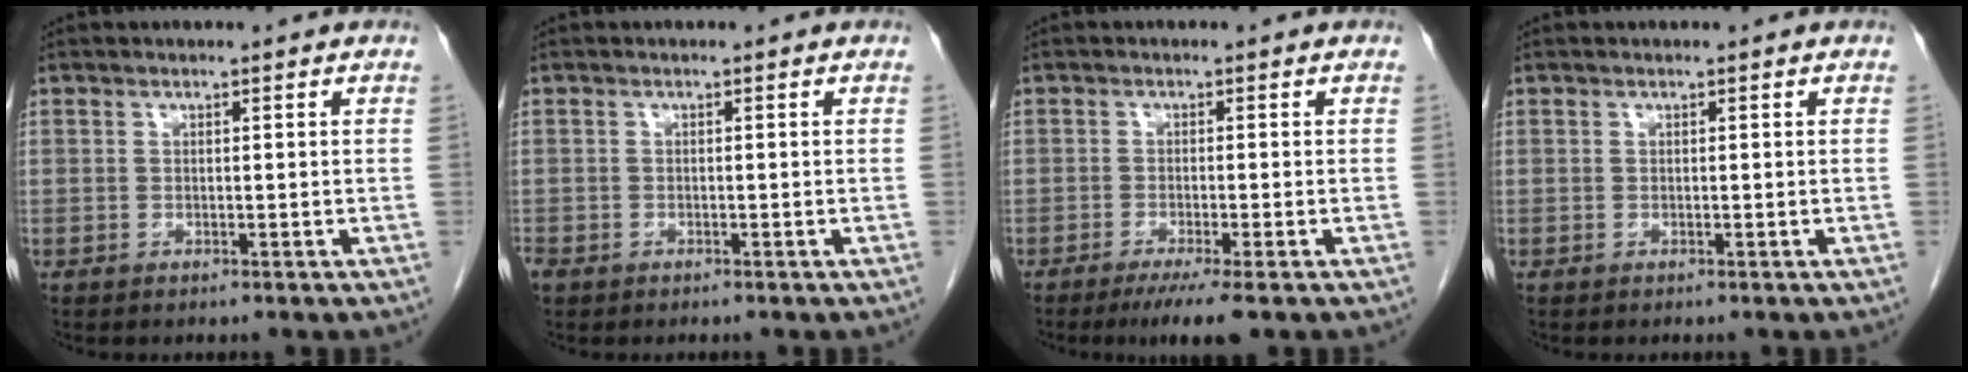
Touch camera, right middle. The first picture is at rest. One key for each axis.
{"total": 1.6, "fx": -1.0, "fy": 1.1, "fz": 0.6, "tx": -0.019, "ty": -0.001, "tz": -0.018}
{"total": 4.7, "fx": -3.2, "fy": -0.1, "fz": 3.5, "tx": -0.050, "ty": -0.012, "tz": -0.054}
{"total": 0.0}